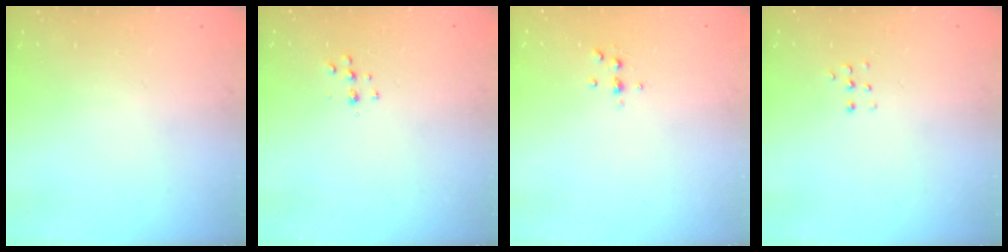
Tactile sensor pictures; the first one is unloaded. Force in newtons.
{"total": 5.1, "press": 5.0, "slide": 0.8}
{"total": 3.9, "press": 3.9, "slide": 0.6}
{"total": 3.8, "press": 3.8, "slide": 0.6}